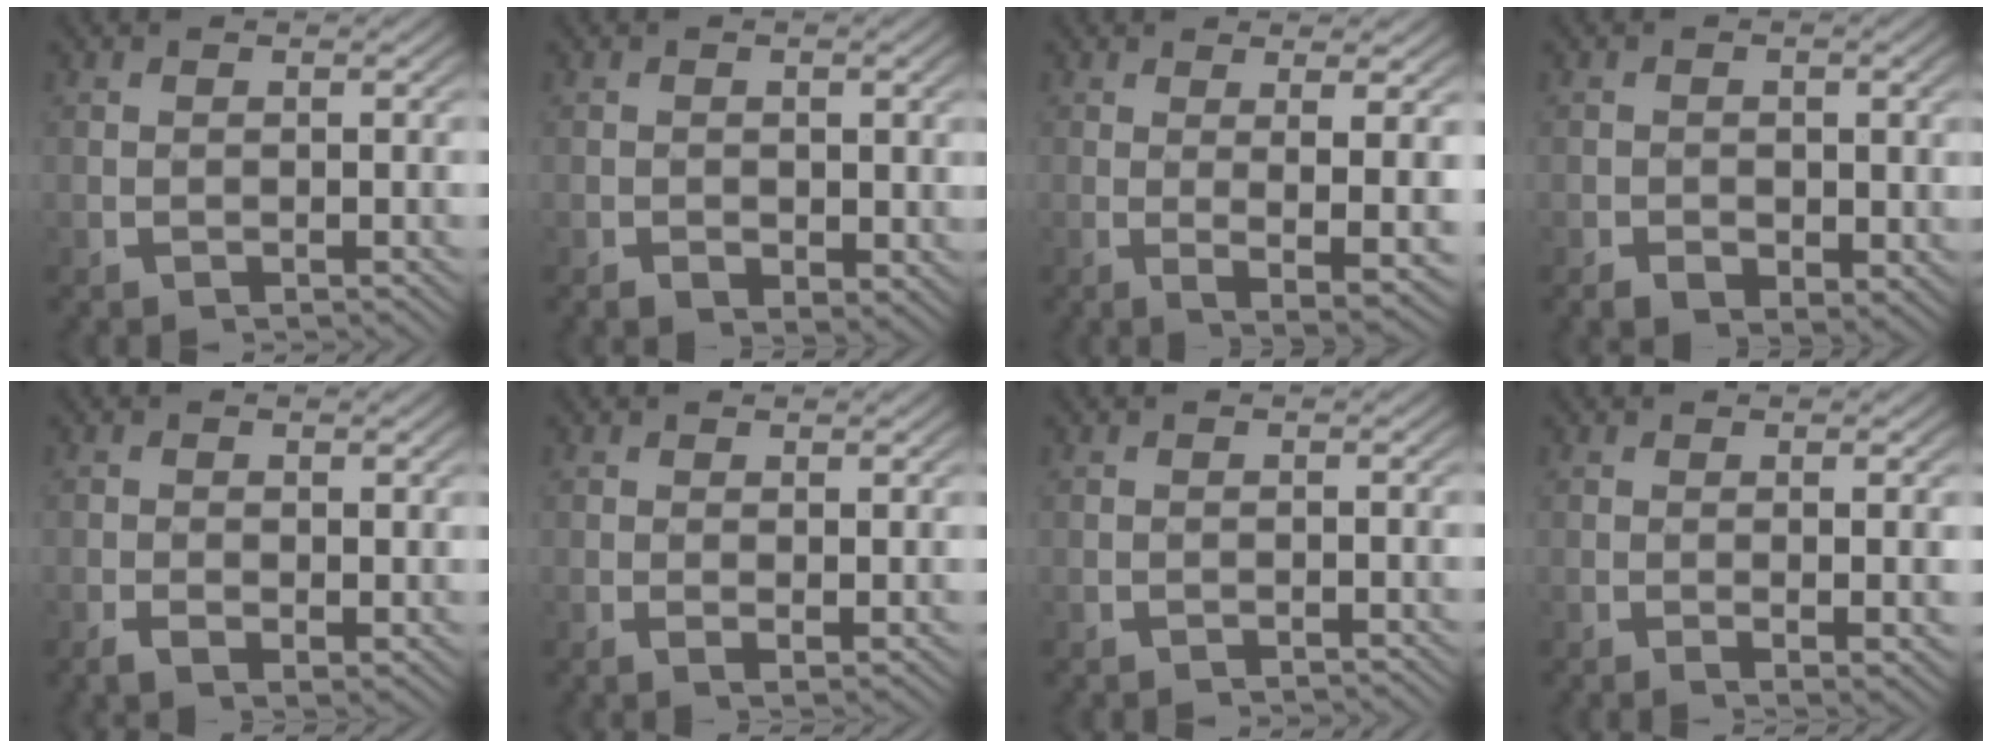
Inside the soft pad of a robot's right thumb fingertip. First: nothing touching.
{"total": 1.9, "force": [-0.1, 1.5, 1.3], "torque": [-0.017, -0.011, 0.001]}
{"total": 6.1, "force": [-0.4, 1.6, 5.9], "torque": [-0.103, -0.020, 0.005]}
{"total": 2.6, "force": [-0.5, 1.9, 1.6], "torque": [-0.023, -0.014, -0.006]}
{"total": 1.5, "force": [-0.1, 1.0, 1.2], "torque": [-0.024, -0.010, 0.003]}
{"total": 1.1, "force": [0.5, 0.3, 1.0], "torque": [-0.019, -0.006, 0.012]}
{"total": 0.6, "force": [-0.6, 0.0, 0.1], "torque": [-0.001, 0.001, -0.012]}
{"total": 1.9, "force": [0.3, 0.3, 1.8], "torque": [-0.028, -0.002, 0.005]}